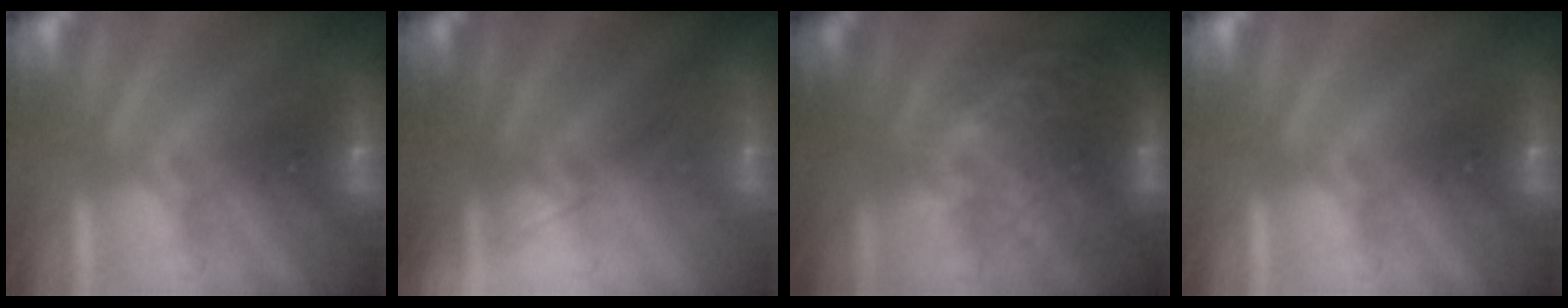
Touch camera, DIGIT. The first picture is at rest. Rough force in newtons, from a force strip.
{"total": 1.5}
{"total": 7.5}
{"total": 0.0}